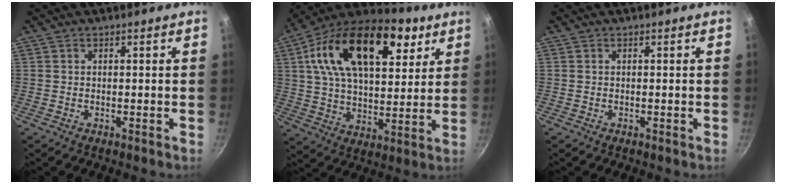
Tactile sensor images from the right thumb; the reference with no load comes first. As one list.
[{"total": 26.2, "force": [10.7, 14.4, 19.0], "torque": [-0.302, -0.011, 0.164]}, {"total": 0.0}]